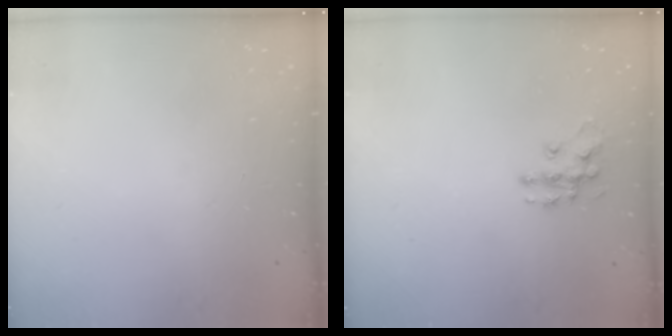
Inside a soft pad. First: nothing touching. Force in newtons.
{"total": 10.6, "press": 10.6, "slide": 0.6}